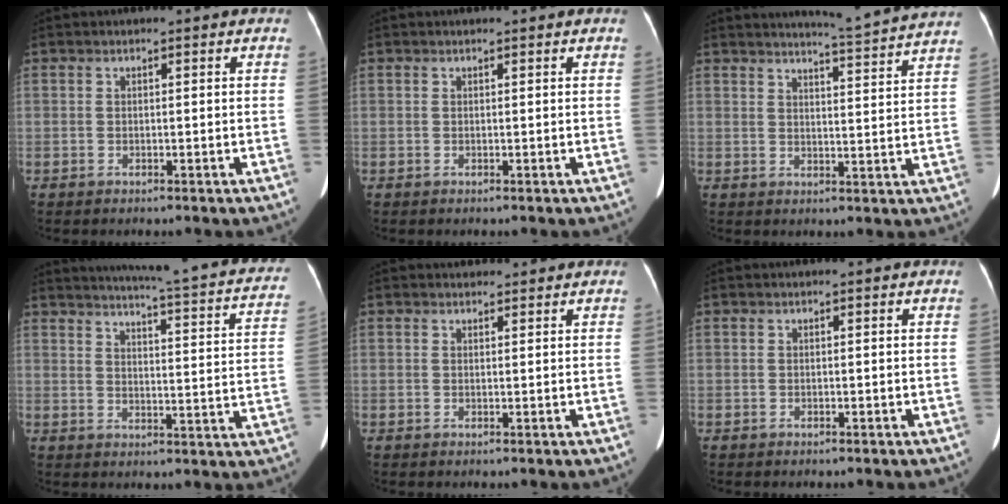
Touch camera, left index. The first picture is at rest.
{"total": 0.6, "force": [0.6, 0.0, 0.2], "torque": [-0.003, 0.004, 0.009]}
{"total": 10.4, "force": [10.0, -1.7, 2.3], "torque": [-0.046, -0.033, 0.117]}
{"total": 23.3, "force": [20.4, 1.8, 11.1], "torque": [-0.157, -0.054, 0.229]}
{"total": 1.7, "force": [1.6, 0.5, 0.0], "torque": [-0.004, 0.011, 0.026]}
{"total": 0.0}